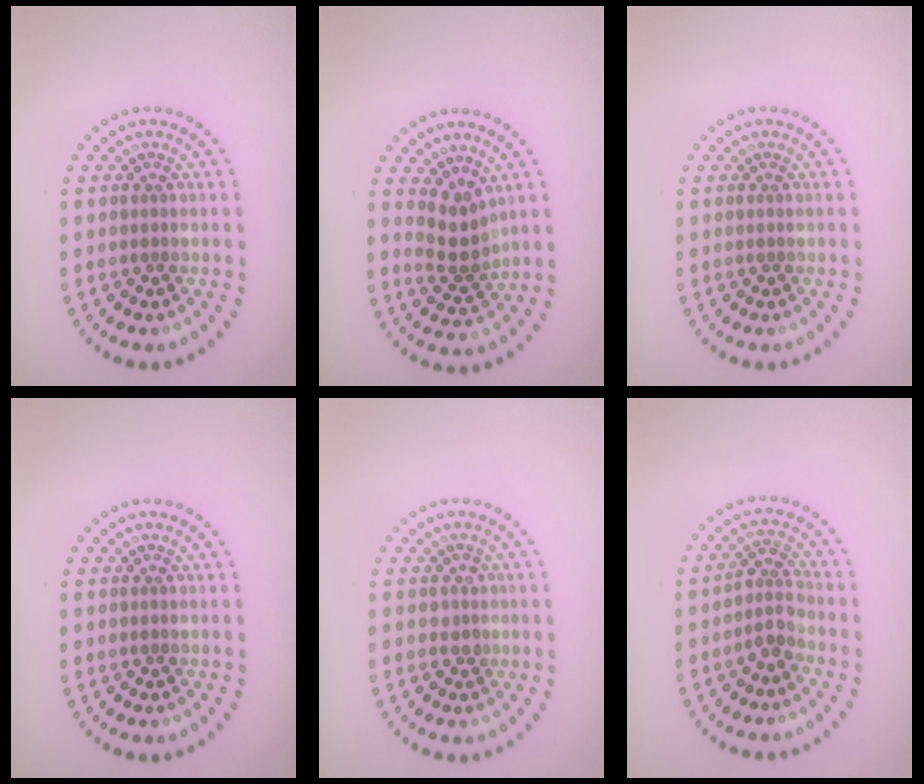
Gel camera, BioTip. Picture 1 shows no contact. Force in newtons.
{"total": 2.8, "press": 2.2, "slide": 1.7}
{"total": 0.0}
{"total": 0.0}
{"total": 1.2, "press": 0.9, "slide": 0.7}
{"total": 2.2, "press": 1.8, "slide": 1.3}